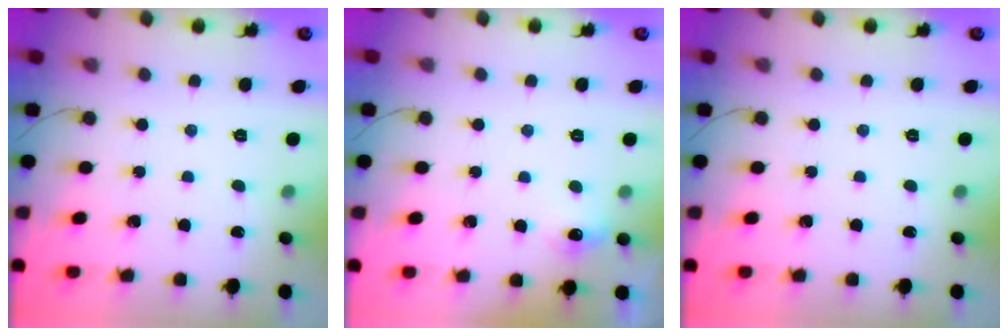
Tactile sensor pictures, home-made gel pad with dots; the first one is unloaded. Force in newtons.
{"total": 5.3, "press": 5.0, "slide": 1.8}
{"total": 0.0}